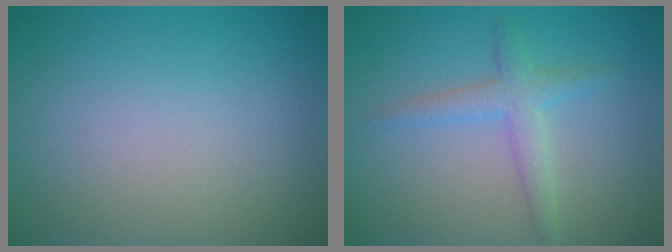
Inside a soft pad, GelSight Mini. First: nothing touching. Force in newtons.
{"total": 2.4, "press": 2.4, "slide": 0.2}